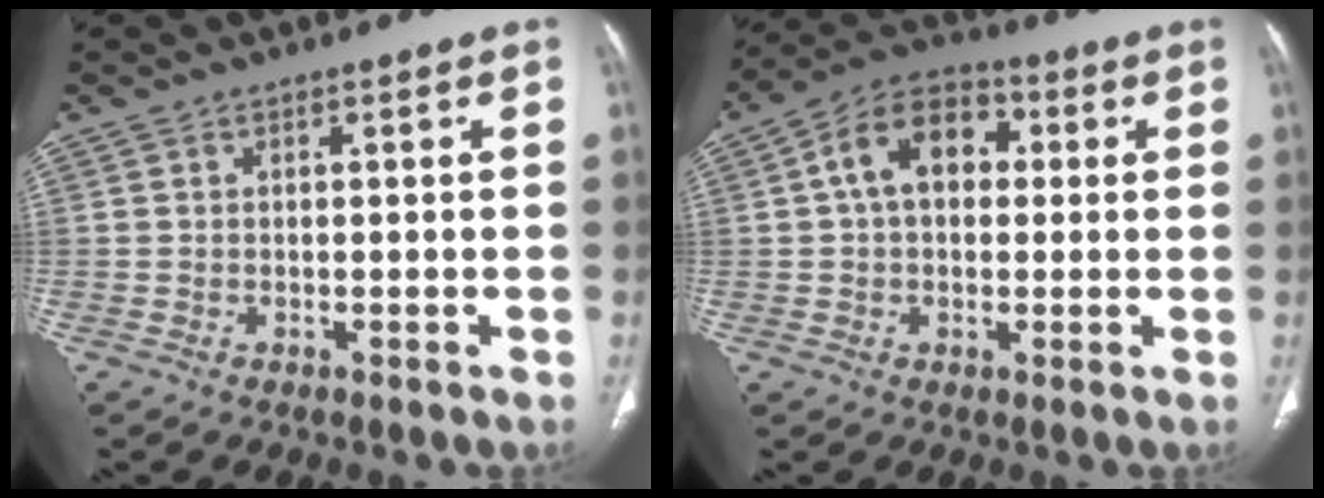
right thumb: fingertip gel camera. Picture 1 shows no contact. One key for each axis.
{"total": 11.5, "fx": 1.9, "fy": 7.9, "fz": 8.1, "tx": -0.119, "ty": 0.025, "tz": 0.023}